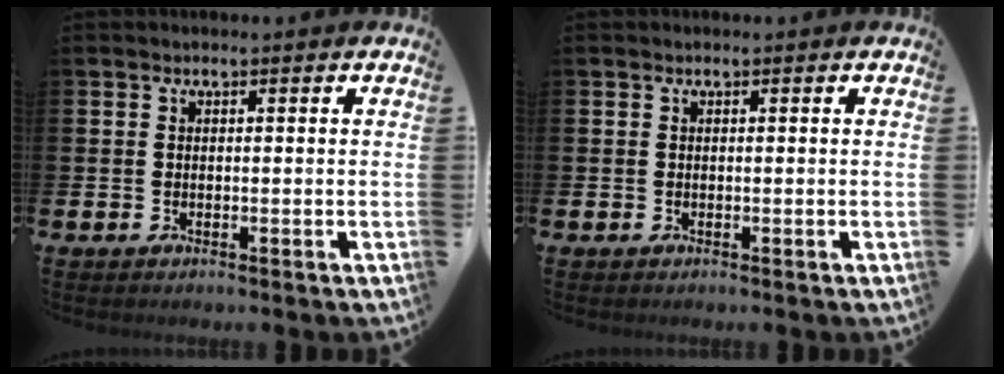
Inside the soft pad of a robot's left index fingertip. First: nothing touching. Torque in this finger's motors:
{"motor_torque": [-0.01, 0.00, 0.01, 0.00]}